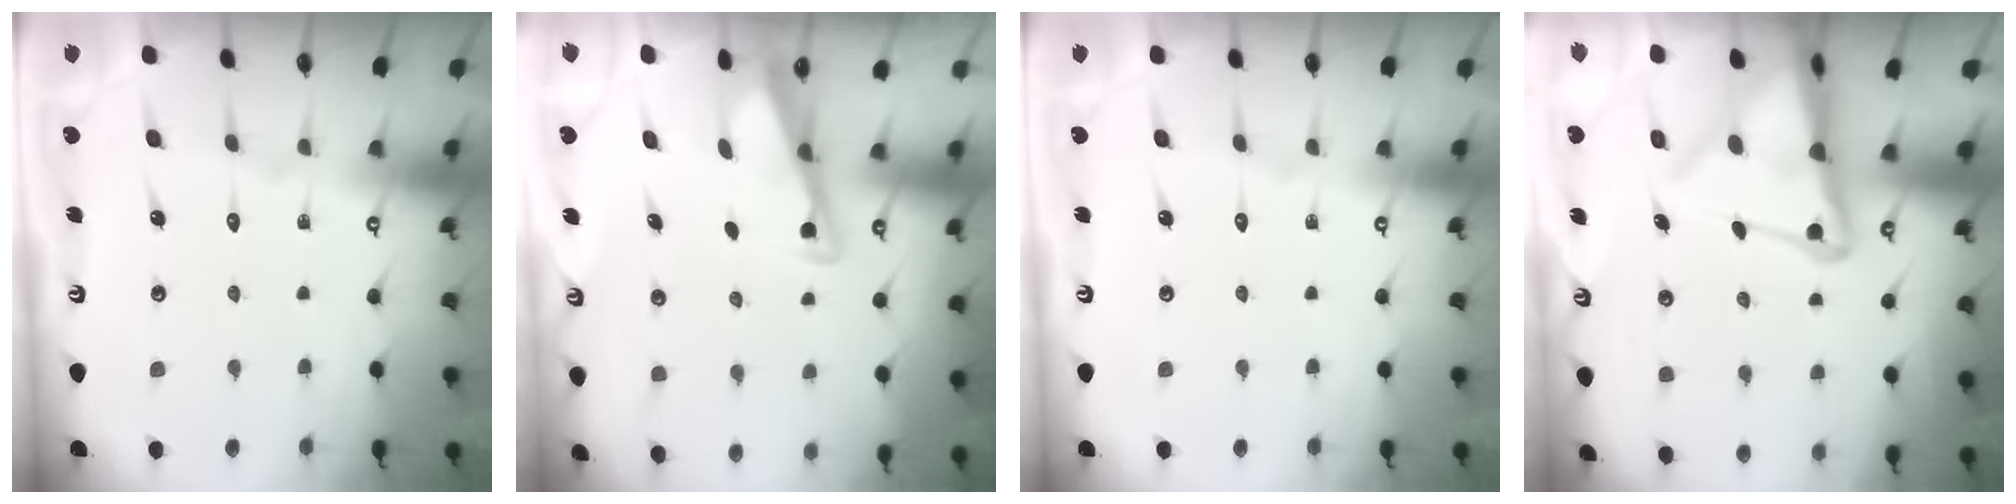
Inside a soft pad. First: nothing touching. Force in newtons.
{"total": 3.3, "press": 3.3, "slide": 0.4}
{"total": 0.0}
{"total": 10.3, "press": 10.2, "slide": 0.9}